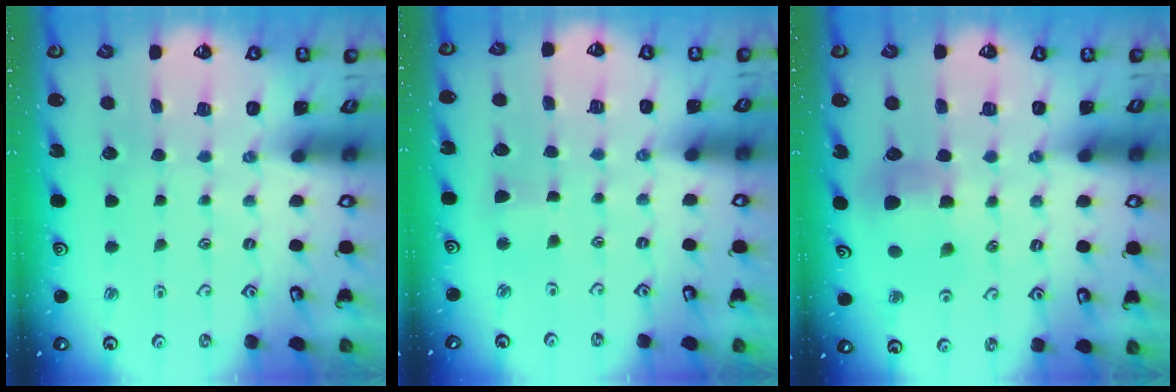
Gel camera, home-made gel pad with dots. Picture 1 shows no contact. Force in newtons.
{"total": 2.4, "press": 2.4, "slide": 0.3}
{"total": 7.6, "press": 7.5, "slide": 0.8}